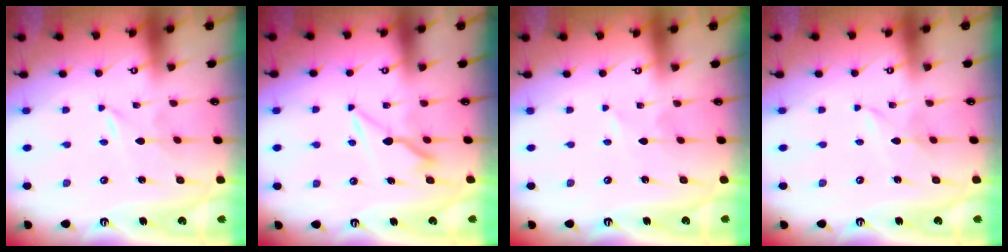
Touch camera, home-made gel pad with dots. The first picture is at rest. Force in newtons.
{"total": 8.4, "press": 8.4, "slide": 0.8}
{"total": 0.6, "press": 0.6, "slide": 0.1}
{"total": 1.1, "press": 1.1, "slide": 0.1}